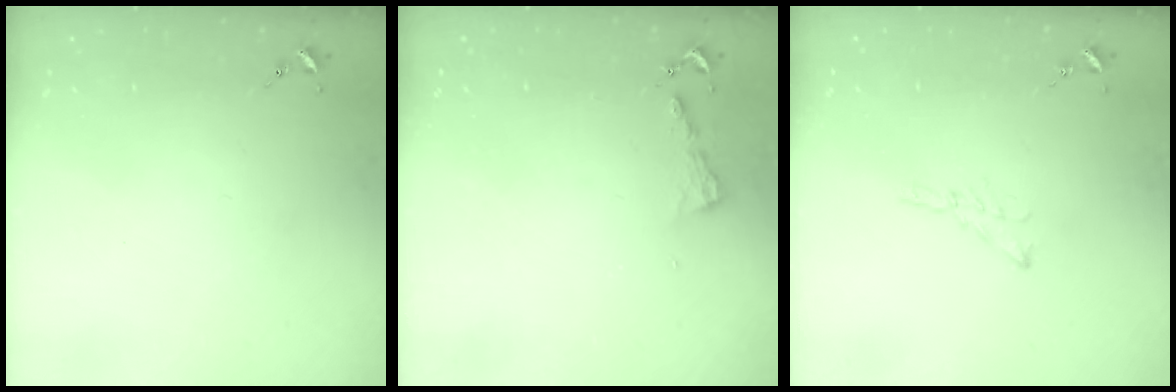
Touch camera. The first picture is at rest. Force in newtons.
{"total": 4.6, "press": 4.6, "slide": 0.4}
{"total": 4.7, "press": 4.7, "slide": 0.1}